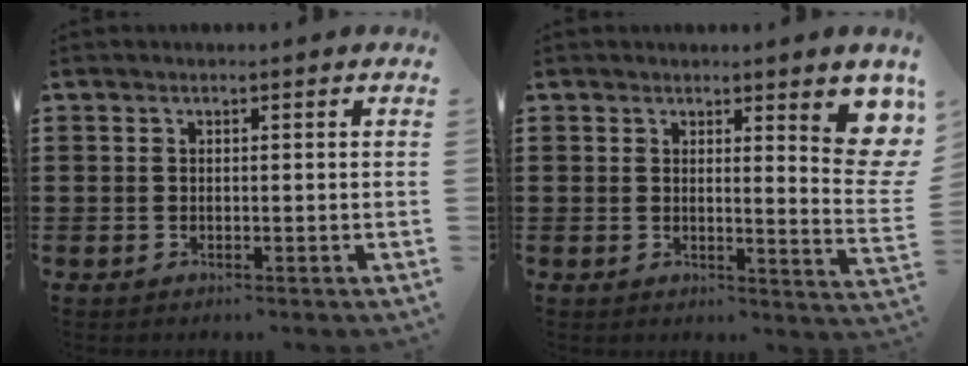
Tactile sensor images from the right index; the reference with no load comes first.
{"total": 5.4, "force": [3.0, 0.7, 4.4], "torque": [-0.065, -0.024, 0.046]}